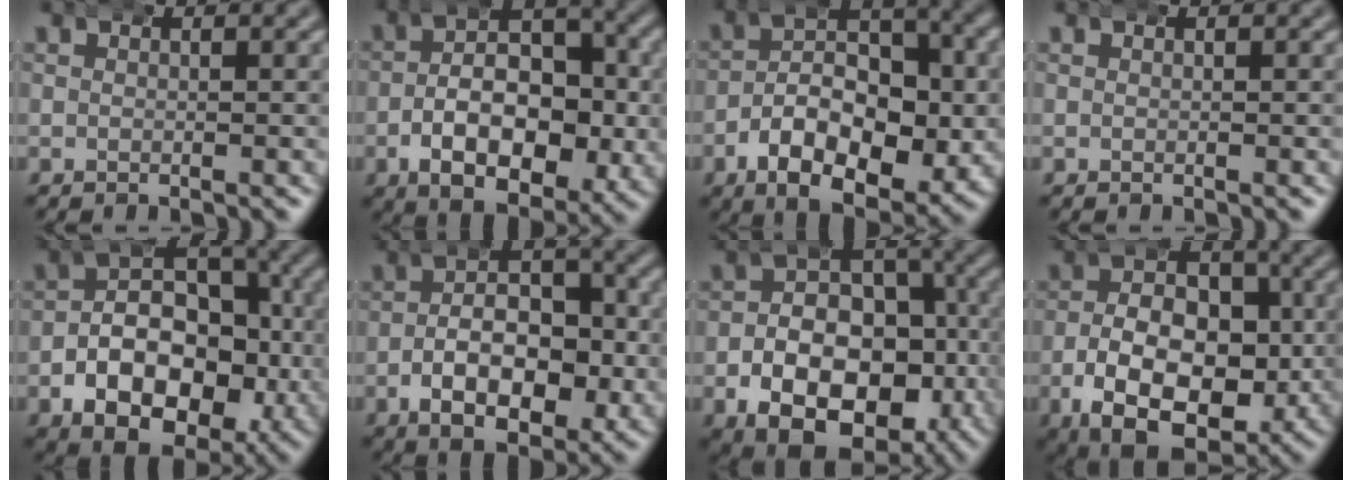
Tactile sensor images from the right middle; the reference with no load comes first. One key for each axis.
{"total": 9.7, "fx": -2.1, "fy": 5.8, "fz": 7.5, "tx": -0.103, "ty": -0.006, "tz": -0.037}
{"total": 10.1, "fx": -2.3, "fy": 6.3, "fz": 7.5, "tx": -0.110, "ty": -0.014, "tz": -0.042}
{"total": 0.0}
{"total": 12.2, "fx": -2.2, "fy": 9.1, "fz": 7.8, "tx": -0.137, "ty": -0.027, "tz": -0.035}
{"total": 8.6, "fx": -2.0, "fy": 5.0, "fz": 6.7, "tx": -0.085, "ty": -0.001, "tz": -0.038}
{"total": 13.3, "fx": -4.6, "fy": 9.5, "fz": 8.1, "tx": -0.140, "ty": -0.037, "tz": -0.066}
{"total": 14.3, "fx": -4.8, "fy": 9.5, "fz": 9.5, "tx": -0.157, "ty": -0.044, "tz": -0.063}